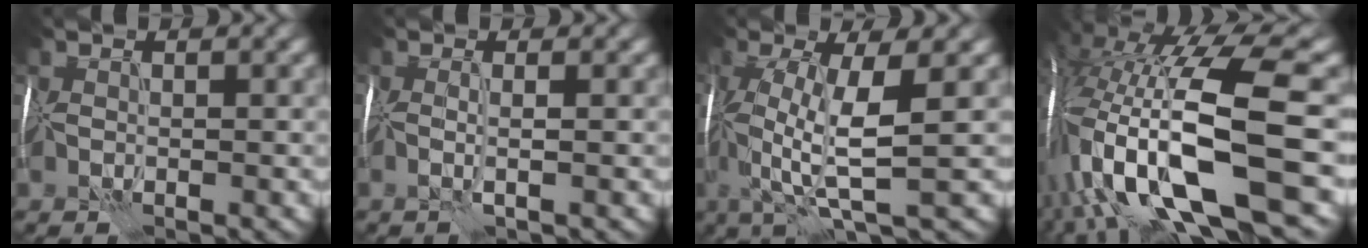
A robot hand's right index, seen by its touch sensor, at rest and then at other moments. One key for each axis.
{"total": 1.3, "fx": -0.1, "fy": 0.2, "fz": 1.3, "tx": -0.017, "ty": -0.001, "tz": -0.006}
{"total": 7.0, "fx": -0.2, "fy": 1.6, "fz": 6.8, "tx": -0.142, "ty": -0.001, "tz": -0.003}
{"total": 17.1, "fx": -4.0, "fy": 5.7, "fz": 15.7, "tx": -0.277, "ty": -0.011, "tz": -0.061}